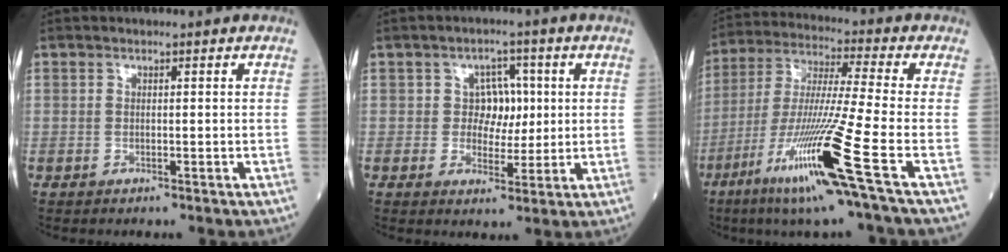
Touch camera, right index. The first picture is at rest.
{"total": 4.7, "force": [0.6, 3.9, 2.5], "torque": [-0.023, 0.010, 0.010]}
{"total": 17.0, "force": [-7.8, -1.9, 15.0], "torque": [-0.316, -0.040, -0.151]}